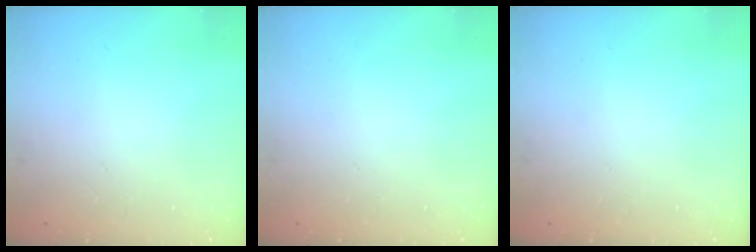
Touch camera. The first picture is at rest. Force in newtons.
{"total": 0.0}
{"total": 0.0}